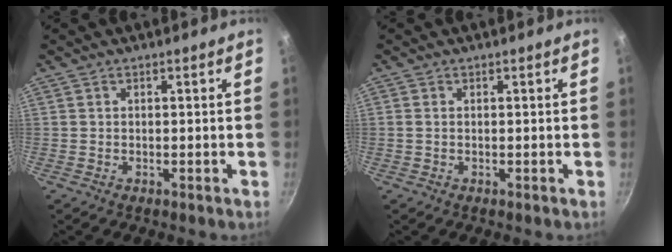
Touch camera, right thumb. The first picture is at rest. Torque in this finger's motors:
{"motor_torque": [0.22, -0.43, -0.21, 0.03, 0.06]}